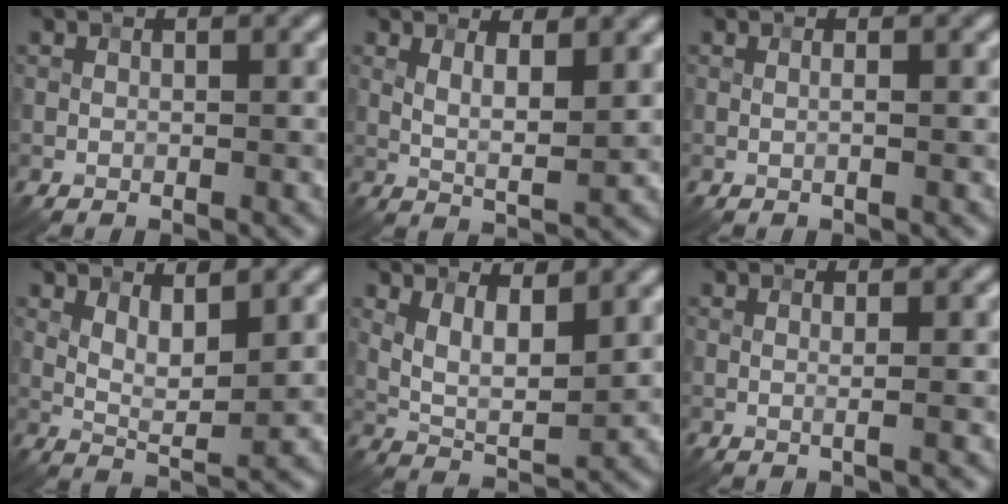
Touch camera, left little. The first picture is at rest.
{"total": 3.4, "force": [1.5, 1.0, 2.9], "torque": [-0.056, -0.007, 0.027]}
{"total": 0.9, "force": [0.1, 0.2, 0.9], "torque": [-0.011, -0.001, -0.005]}
{"total": 3.5, "force": [1.5, 1.0, 3.0], "torque": [-0.060, -0.009, 0.028]}
{"total": 4.6, "force": [2.1, 2.0, 3.7], "torque": [-0.074, -0.008, 0.041]}
{"total": 1.2, "force": [0.0, 0.3, 1.2], "torque": [-0.018, 0.003, -0.006]}